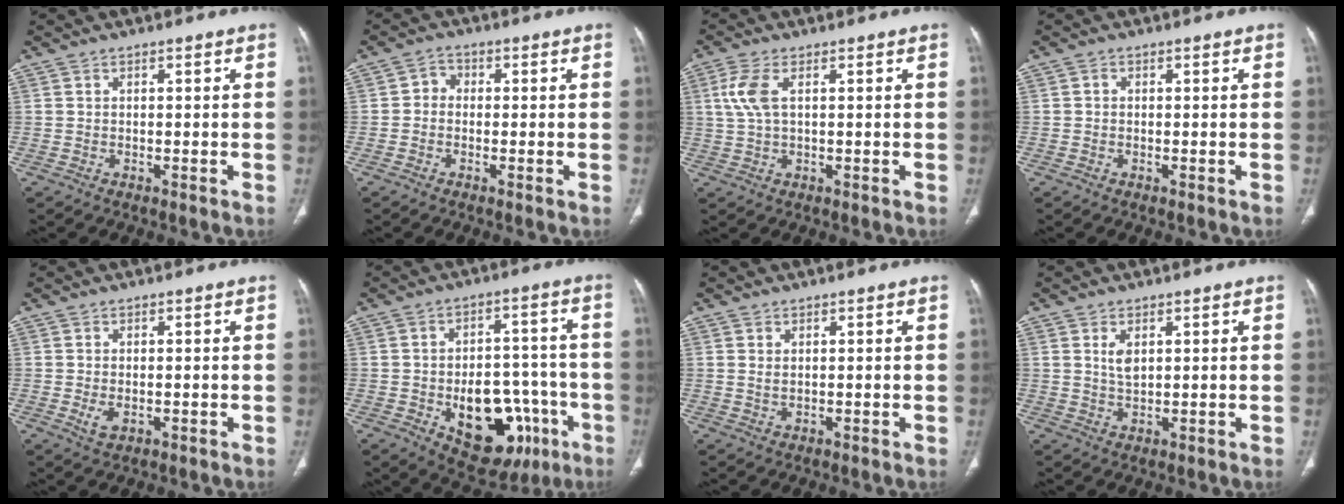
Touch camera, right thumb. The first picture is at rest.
{"total": 2.5, "force": [-0.4, 2.1, 1.2], "torque": [-0.006, 0.008, -0.017]}
{"total": 5.3, "force": [1.4, 2.3, 4.5], "torque": [-0.123, 0.009, 0.030]}
{"total": 0.6, "force": [-0.1, 0.5, 0.2], "torque": [-0.003, 0.002, -0.005]}
{"total": 2.6, "force": [-0.5, 1.5, 2.0], "torque": [-0.041, -0.005, -0.004]}
{"total": 18.6, "force": [-6.7, 11.3, 13.2], "torque": [-0.142, 0.037, -0.076]}
{"total": 1.3, "force": [0.6, 0.7, 1.0], "torque": [-0.021, -0.002, 0.018]}
{"total": 3.0, "force": [1.2, 1.5, 2.3], "torque": [-0.039, -0.008, 0.028]}